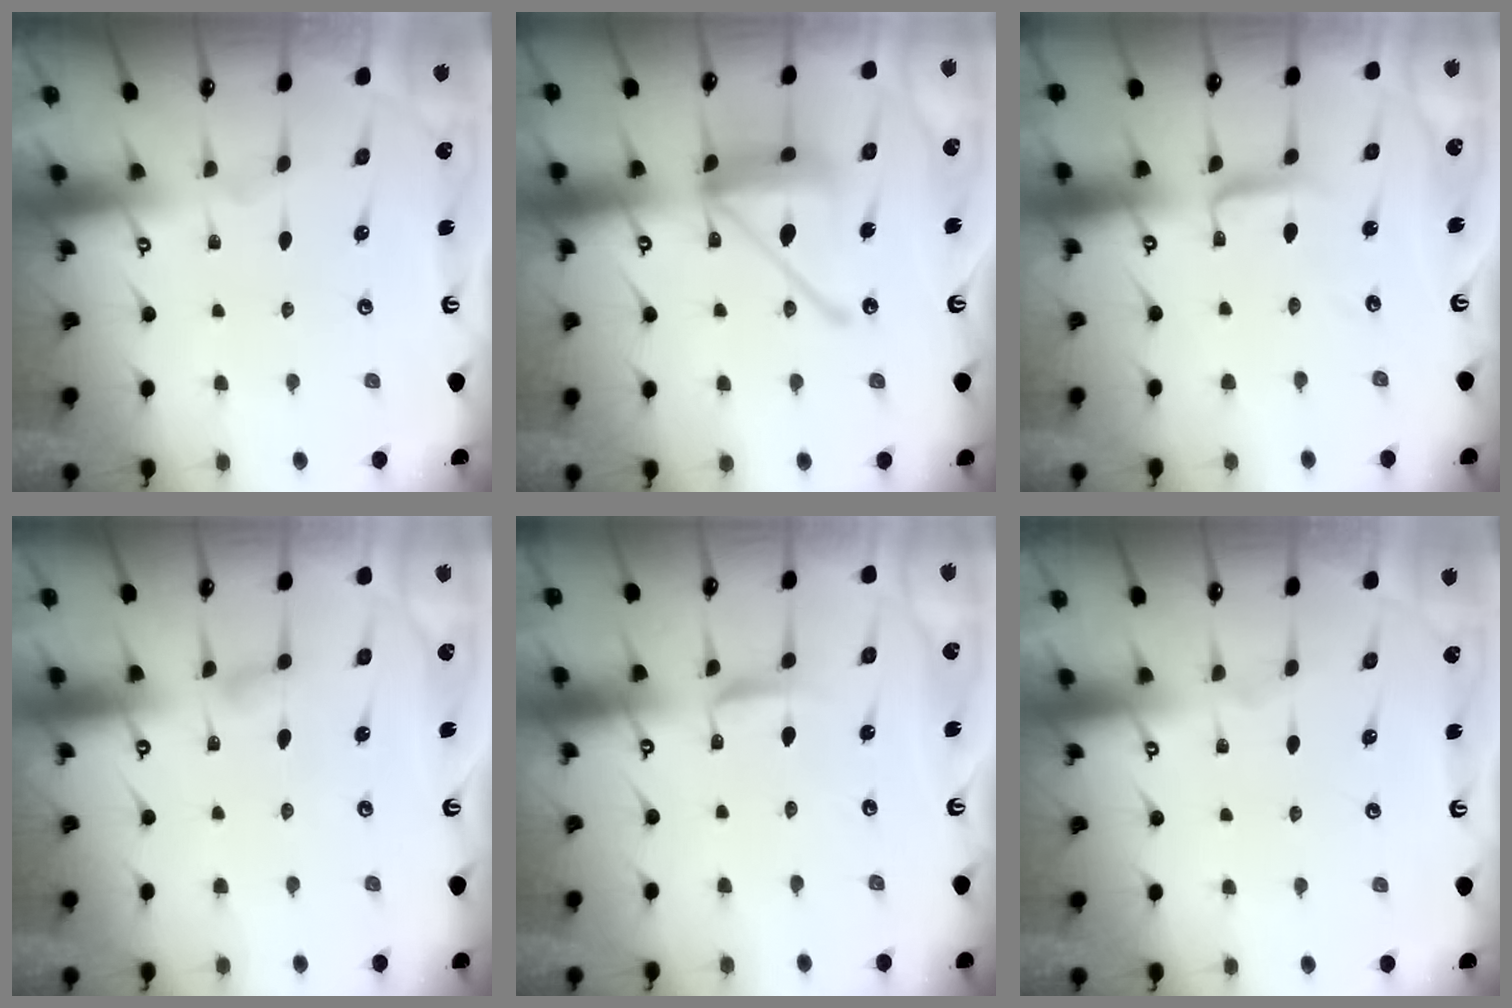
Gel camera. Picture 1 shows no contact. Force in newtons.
{"total": 16.1, "press": 16.0, "slide": 1.7}
{"total": 5.5, "press": 5.5, "slide": 0.4}
{"total": 5.2, "press": 5.1, "slide": 0.7}
{"total": 2.9, "press": 2.8, "slide": 0.3}
{"total": 0.0}